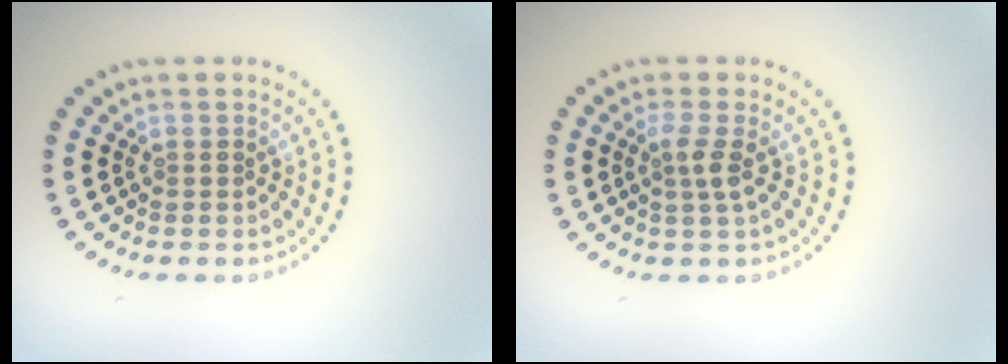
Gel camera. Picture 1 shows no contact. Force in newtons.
{"total": 1.8, "press": 1.4, "slide": 1.2}